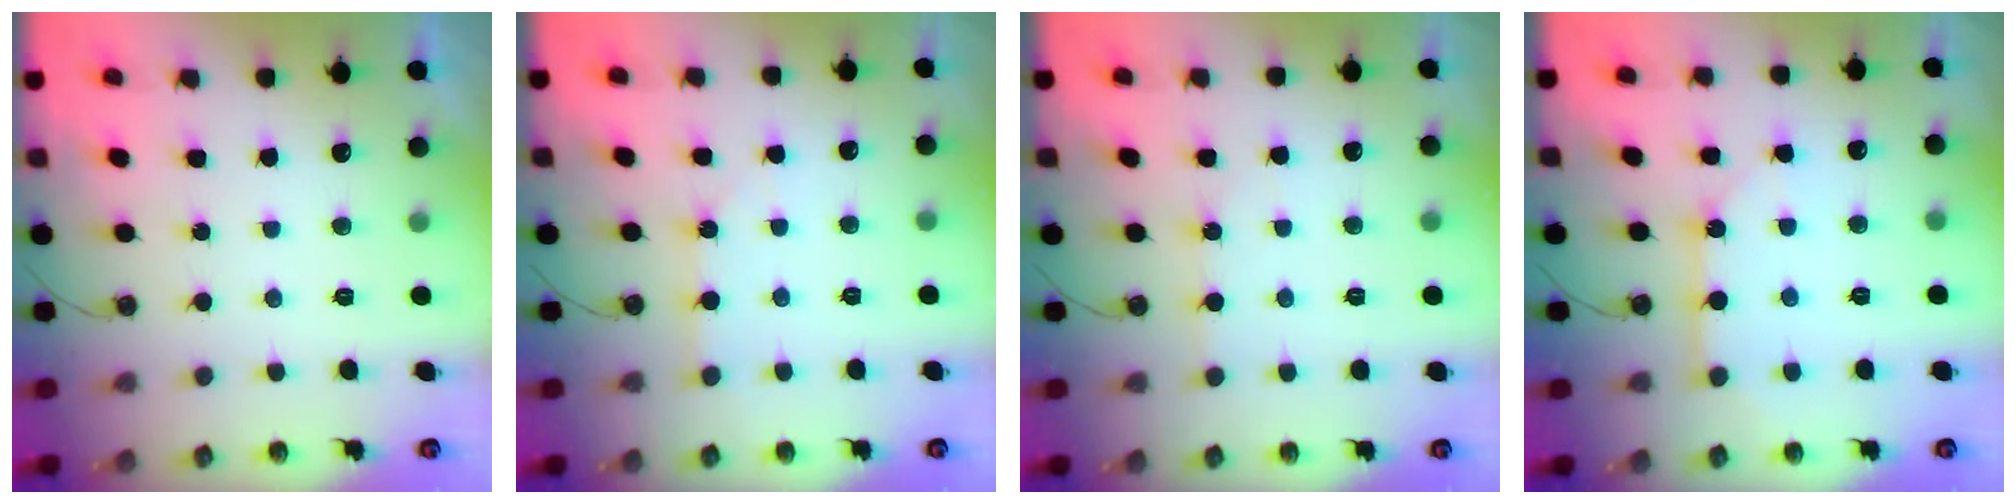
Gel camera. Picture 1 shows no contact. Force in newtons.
{"total": 1.7, "press": 1.7, "slide": 0.1}
{"total": 2.9, "press": 2.9, "slide": 0.3}
{"total": 9.9, "press": 9.8, "slide": 0.8}